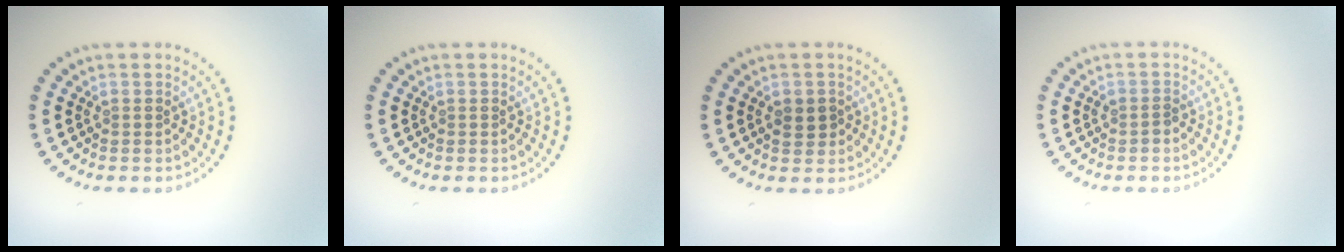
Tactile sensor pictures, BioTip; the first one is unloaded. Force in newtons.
{"total": 0.0}
{"total": 1.9, "press": 1.9, "slide": 0.3}
{"total": 0.7, "press": 0.7, "slide": 0.3}